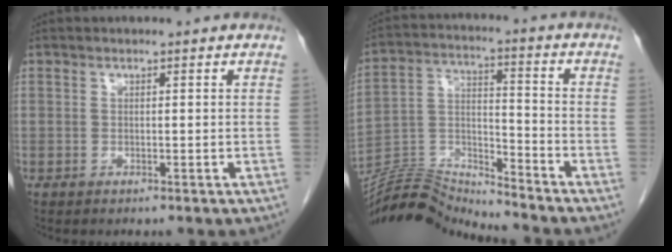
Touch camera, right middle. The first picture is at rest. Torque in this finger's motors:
{"motor_torque": [-0.20, -0.44, -0.08, 0.01]}